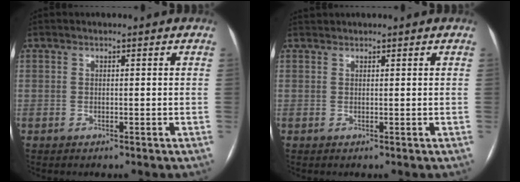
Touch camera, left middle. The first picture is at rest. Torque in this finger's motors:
{"motor_torque": [0.01, -0.16, 0.03, 0.00]}